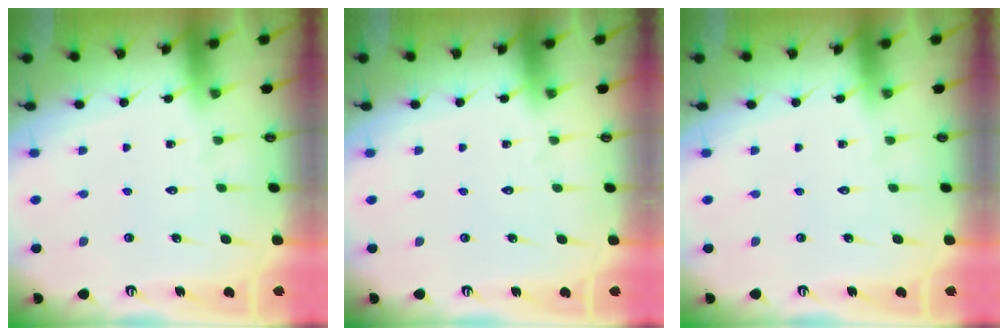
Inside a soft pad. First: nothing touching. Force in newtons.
{"total": 0.0}
{"total": 0.0}